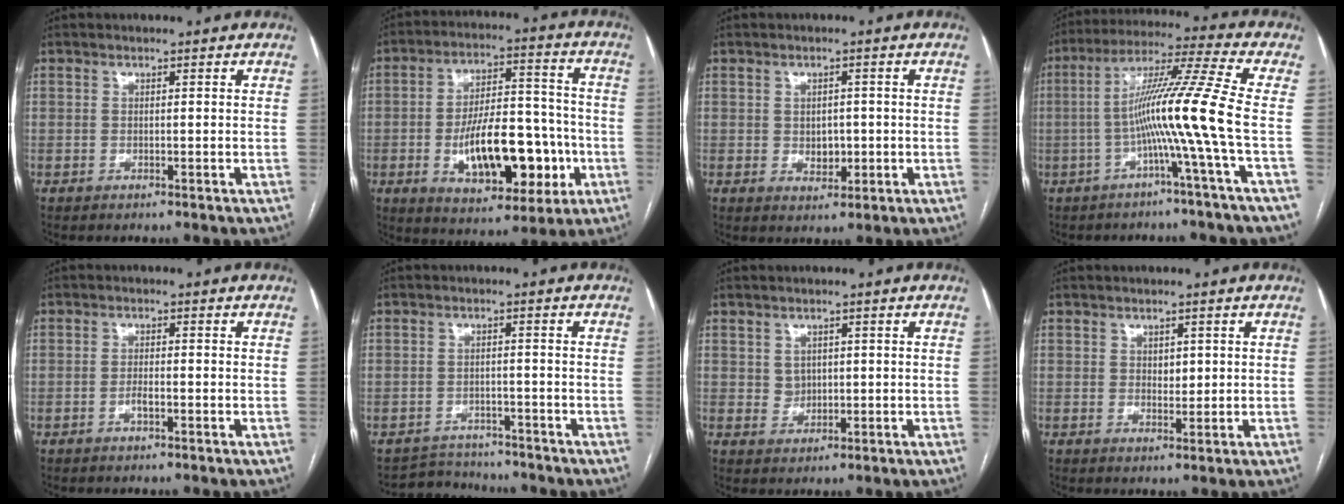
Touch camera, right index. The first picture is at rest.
{"total": 16.6, "force": [-4.2, 7.1, 14.5], "torque": [-0.231, 0.019, -0.054]}
{"total": 3.1, "force": [-0.3, 2.3, 2.1], "torque": [-0.026, 0.000, 0.004]}
{"total": 12.1, "force": [-2.6, -3.2, 11.3], "torque": [-0.202, 0.014, -0.050]}
{"total": 1.7, "force": [-0.8, 0.4, 1.4], "torque": [-0.027, 0.002, -0.014]}
{"total": 4.7, "force": [-4.4, 1.5, -0.9], "torque": [0.017, 0.011, -0.068]}
{"total": 2.3, "force": [0.5, 2.0, 0.9], "torque": [-0.017, -0.001, 0.014]}
{"total": 1.8, "force": [0.5, 1.2, 1.2], "torque": [-0.014, -0.004, 0.009]}